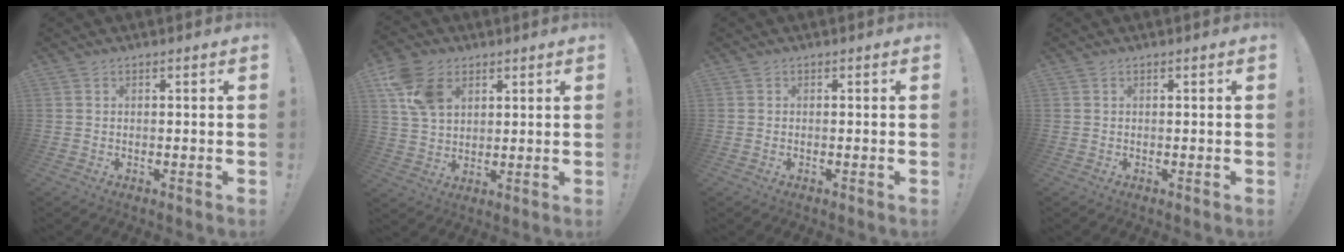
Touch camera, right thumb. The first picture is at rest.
{"total": 12.2, "force": [5.4, 8.5, 6.8], "torque": [-0.125, -0.003, 0.107]}
{"total": 0.0}
{"total": 0.0}